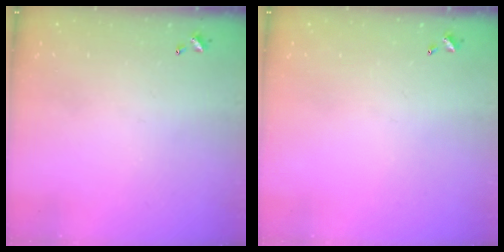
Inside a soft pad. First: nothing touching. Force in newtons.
{"total": 0.0}